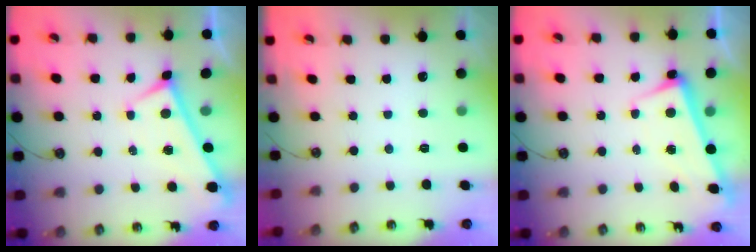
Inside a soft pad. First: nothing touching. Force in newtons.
{"total": 0.0}
{"total": 2.6, "press": 2.4, "slide": 0.9}